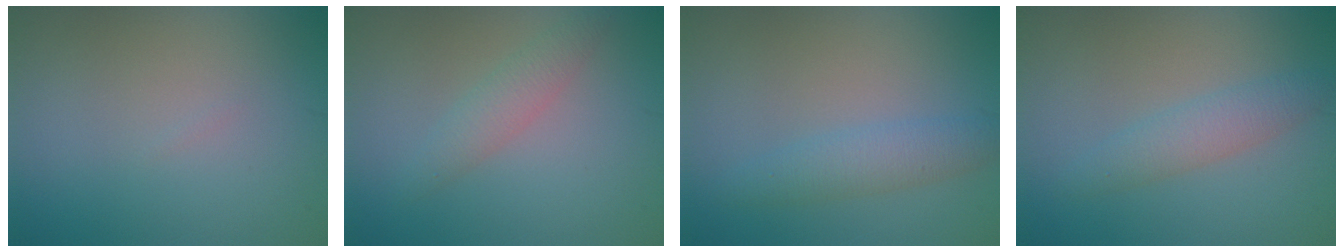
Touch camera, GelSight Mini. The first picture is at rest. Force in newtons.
{"total": 2.1, "press": 2.1, "slide": 0.1}
{"total": 2.6, "press": 2.6, "slide": 0.2}
{"total": 2.5, "press": 2.5, "slide": 0.1}